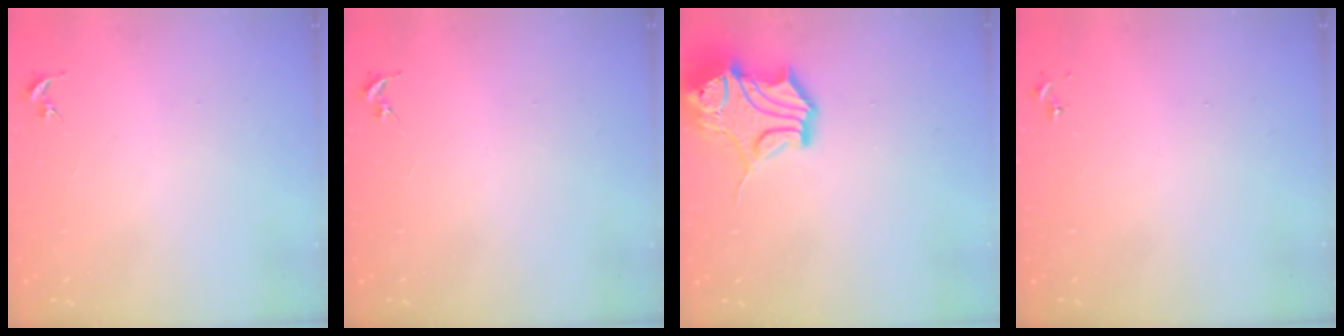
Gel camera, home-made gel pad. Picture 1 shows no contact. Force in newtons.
{"total": 0.0}
{"total": 15.4, "press": 15.2, "slide": 2.5}
{"total": 0.0}